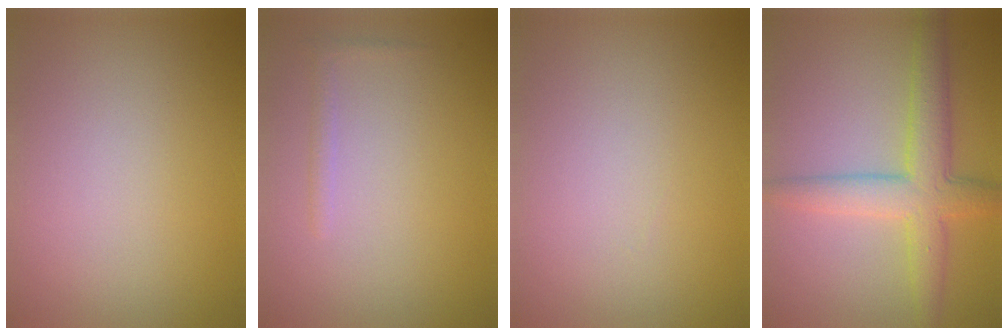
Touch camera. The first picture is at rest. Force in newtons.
{"total": 0.8, "press": 0.8, "slide": 0.0}
{"total": 0.0}
{"total": 5.3, "press": 5.3, "slide": 0.1}